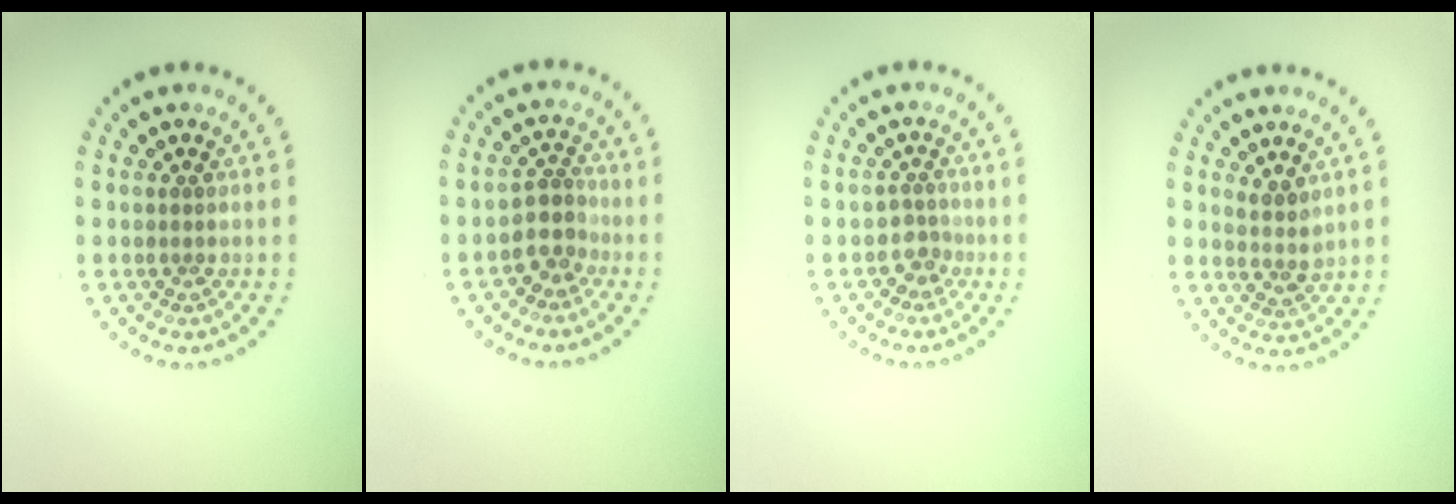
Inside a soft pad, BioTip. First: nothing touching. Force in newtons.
{"total": 2.4, "press": 1.9, "slide": 1.5}
{"total": 1.7, "press": 1.1, "slide": 1.2}
{"total": 1.9, "press": 1.5, "slide": 1.1}